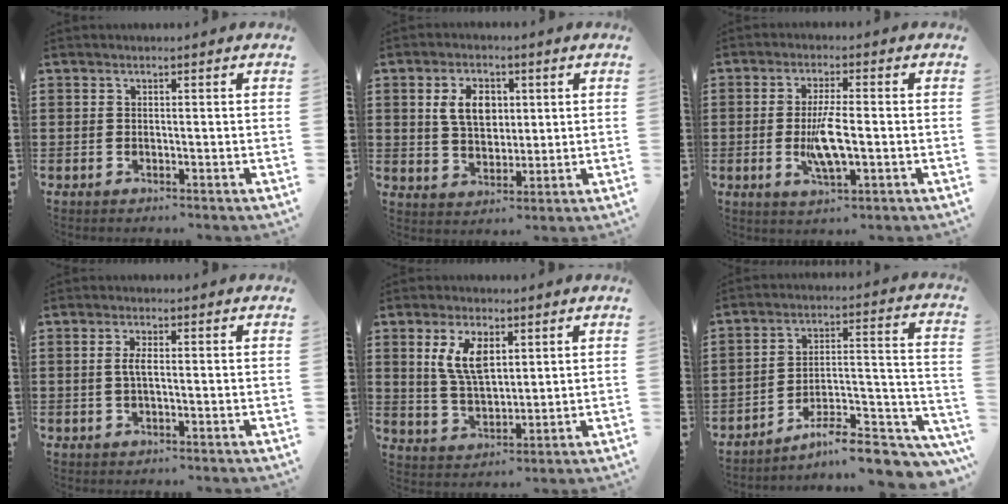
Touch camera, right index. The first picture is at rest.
{"total": 6.4, "force": [1.6, 4.2, 4.5], "torque": [-0.101, 0.009, 0.022]}
{"total": 6.6, "force": [-1.0, 1.8, 6.2], "torque": [-0.127, -0.006, -0.021]}
{"total": 2.3, "force": [0.0, 0.7, 2.2], "torque": [-0.049, -0.003, -0.004]}
{"total": 7.4, "force": [2.8, 3.4, 5.9], "torque": [-0.125, 0.008, 0.049]}
{"total": 10.0, "force": [-8.1, 2.5, 5.4], "torque": [-0.067, 0.022, -0.147]}